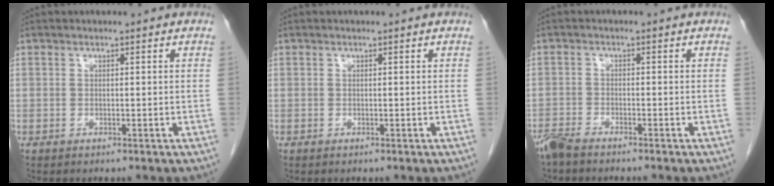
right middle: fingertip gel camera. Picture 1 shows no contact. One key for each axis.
{"total": 0.0}
{"total": 3.6, "fx": -3.3, "fy": 0.2, "fz": 1.5, "tx": -0.025, "ty": -0.009, "tz": -0.060}